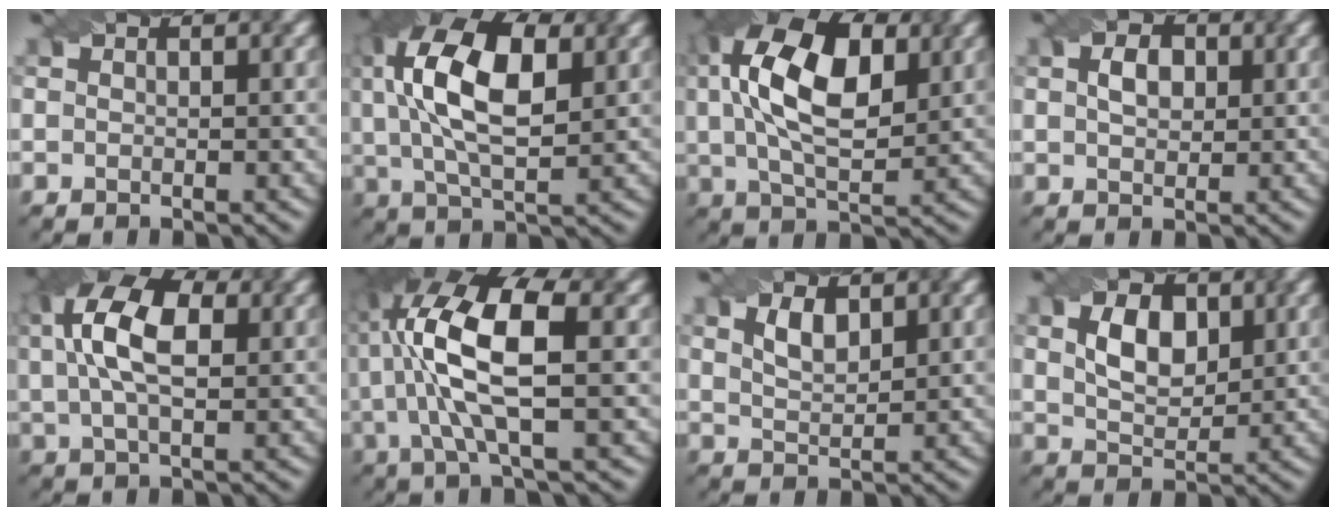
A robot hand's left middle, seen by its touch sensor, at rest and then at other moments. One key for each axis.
{"total": 11.3, "fx": 2.8, "fy": 5.4, "fz": 9.5, "tx": -0.196, "ty": 0.016, "tz": 0.043}
{"total": 11.9, "fx": 3.2, "fy": 6.1, "fz": 9.7, "tx": -0.190, "ty": 0.018, "tz": 0.048}
{"total": 2.4, "fx": 0.5, "fy": 1.6, "fz": 1.7, "tx": -0.036, "ty": 0.003, "tz": 0.010}
{"total": 8.0, "fx": 2.0, "fy": 4.0, "fz": 6.6, "tx": -0.142, "ty": 0.019, "tz": 0.030}
{"total": 9.7, "fx": 1.4, "fy": 3.2, "fz": 9.1, "tx": -0.181, "ty": 0.012, "tz": 0.024}
{"total": 2.2, "fx": 1.3, "fy": 1.0, "fz": 1.5, "tx": -0.035, "ty": -0.001, "tz": 0.030}
{"total": 4.2, "fx": 1.4, "fy": 2.6, "fz": 3.0, "tx": -0.061, "ty": 0.003, "tz": 0.027}